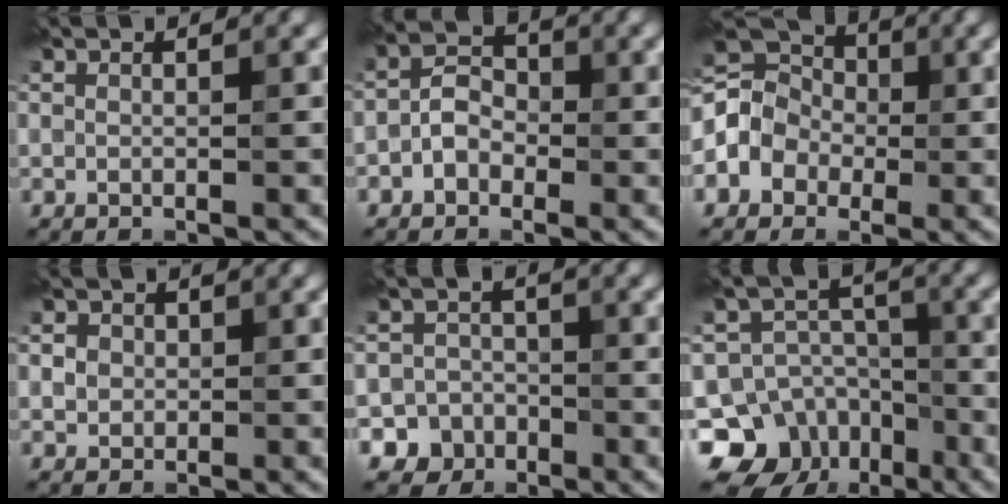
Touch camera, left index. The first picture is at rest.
{"total": 2.7, "force": [-1.0, 2.0, 1.5], "torque": [-0.021, 0.008, -0.027]}
{"total": 5.8, "force": [-1.0, 5.1, 2.6], "torque": [-0.025, 0.014, -0.041]}
{"total": 1.7, "force": [0.3, 1.5, 0.6], "torque": [-0.006, 0.004, 0.009]}
{"total": 4.3, "force": [-2.4, 3.5, 0.4], "torque": [0.029, -0.001, -0.051]}
{"total": 12.1, "force": [-7.0, 9.5, 2.8], "torque": [-0.051, -0.002, -0.129]}